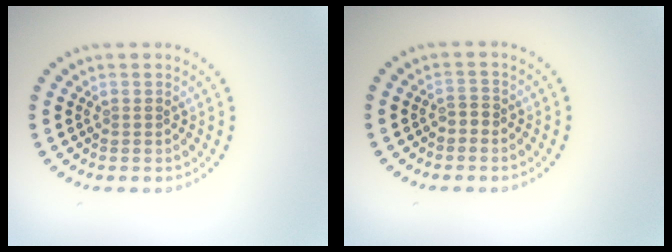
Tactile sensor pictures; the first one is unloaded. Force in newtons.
{"total": 1.0, "press": 0.8, "slide": 0.6}